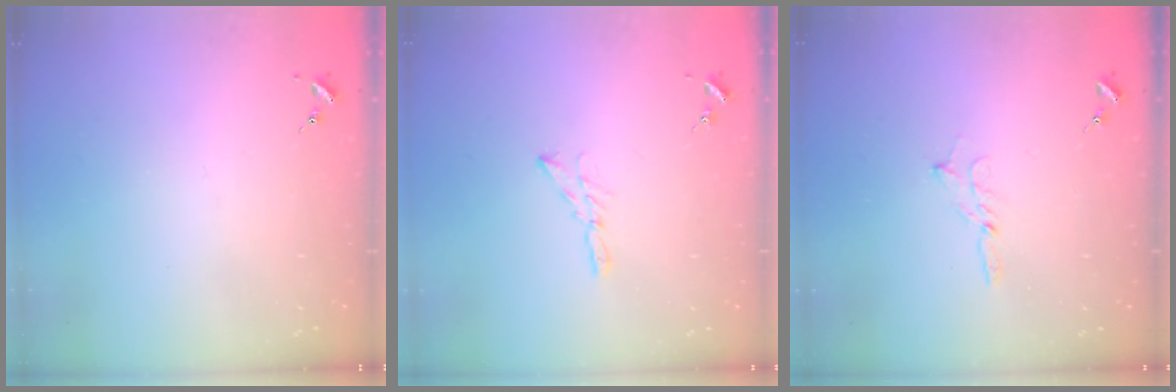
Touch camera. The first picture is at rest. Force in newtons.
{"total": 4.7, "press": 4.7, "slide": 0.1}
{"total": 2.5, "press": 2.5, "slide": 0.2}